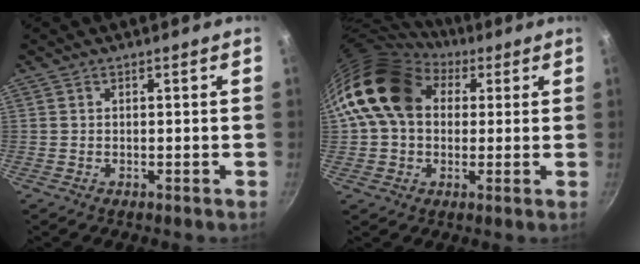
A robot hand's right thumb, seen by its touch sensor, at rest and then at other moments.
{"total": 16.4, "force": [4.3, 12.4, 9.8], "torque": [-0.151, 0.023, 0.061]}